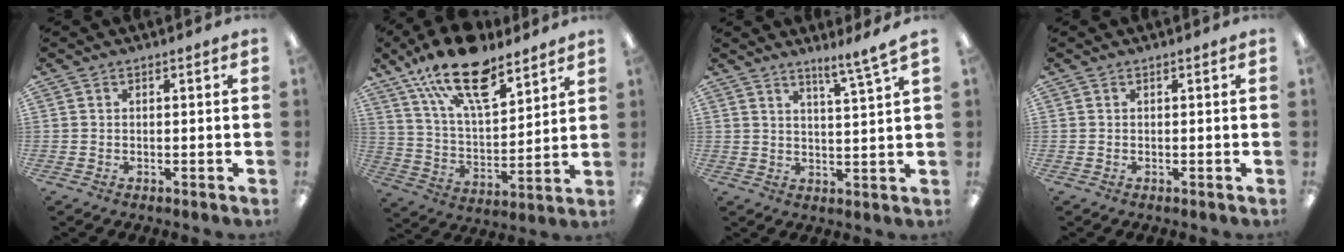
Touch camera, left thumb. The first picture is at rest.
{"total": 19.3, "force": [13.5, 7.9, 11.3], "torque": [-0.200, -0.072, 0.238]}
{"total": 5.5, "force": [4.7, -0.6, 2.8], "torque": [-0.042, -0.036, 0.074]}
{"total": 0.0}